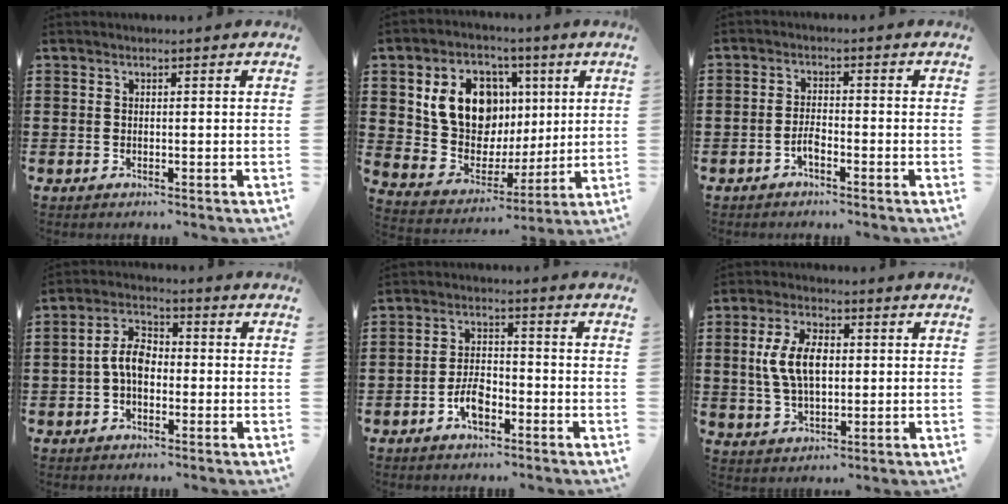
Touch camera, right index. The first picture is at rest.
{"total": 11.2, "force": [3.4, 9.0, 5.7], "torque": [-0.126, 0.008, 0.068]}
{"total": 2.3, "force": [-1.5, 1.0, 1.4], "torque": [-0.030, 0.004, -0.030]}
{"total": 5.7, "force": [-0.7, 3.4, 4.5], "torque": [-0.099, 0.006, -0.017]}
{"total": 4.8, "force": [-2.5, 2.4, 3.4], "torque": [-0.078, 0.001, -0.051]}
{"total": 8.0, "force": [0.7, 4.3, 6.7], "torque": [-0.155, 0.008, 0.006]}